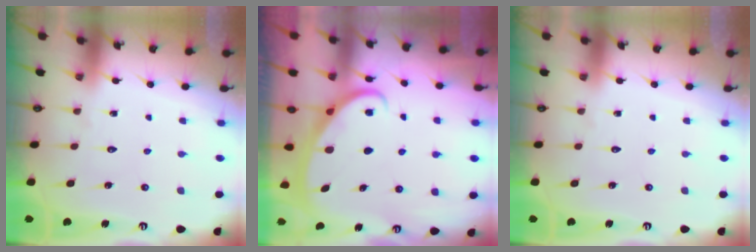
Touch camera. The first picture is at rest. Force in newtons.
{"total": 2.7, "press": 2.6, "slide": 0.4}
{"total": 0.0}